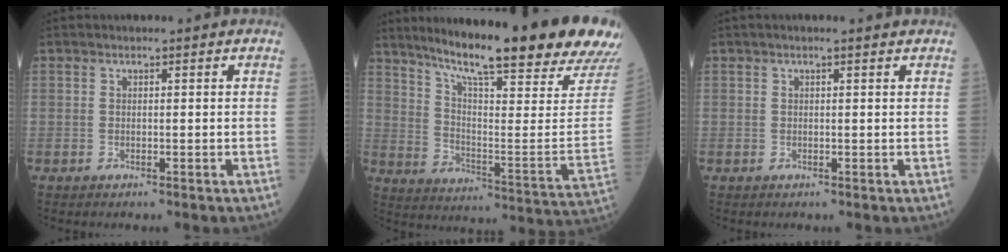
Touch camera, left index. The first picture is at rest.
{"total": 26.9, "force": [22.2, 0.5, 15.3], "torque": [-0.244, -0.074, 0.298]}
{"total": 1.4, "force": [1.1, -0.1, 0.9], "torque": [-0.015, 0.013, 0.016]}